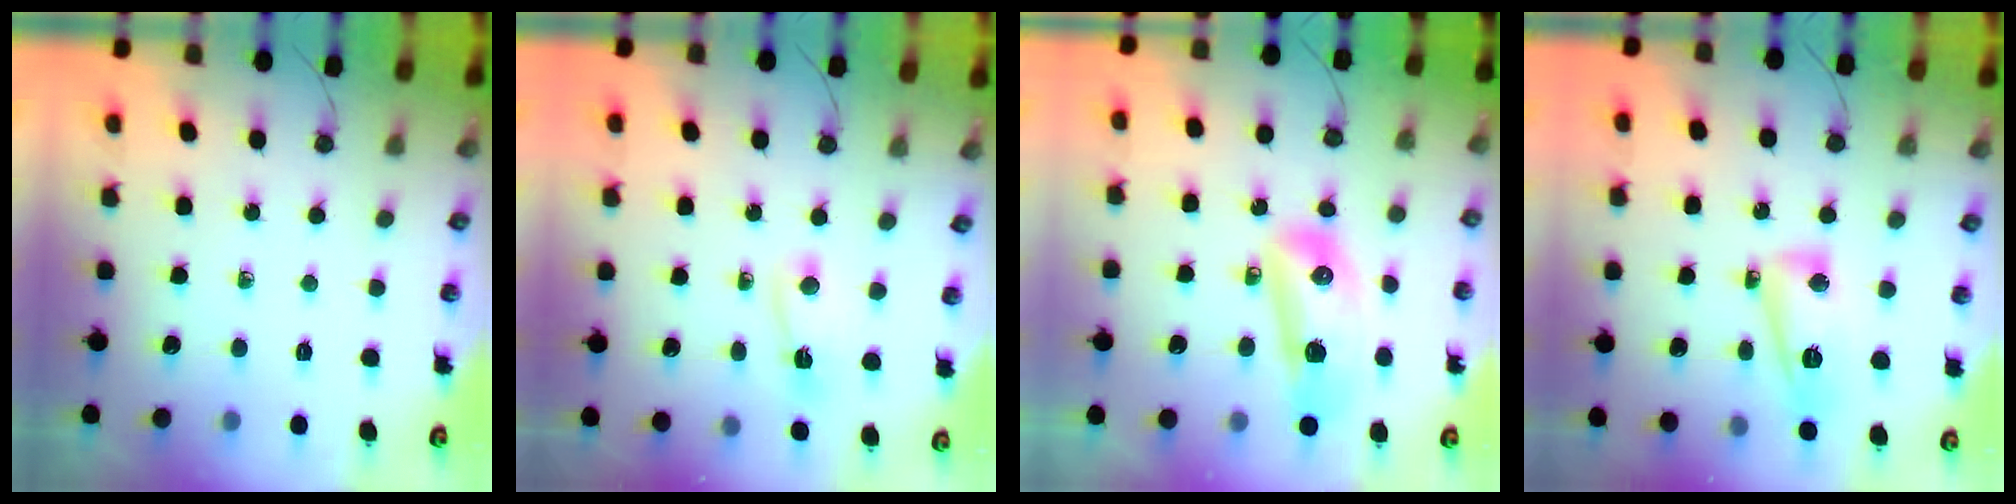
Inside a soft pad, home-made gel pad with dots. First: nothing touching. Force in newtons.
{"total": 2.8, "press": 2.7, "slide": 0.6}
{"total": 14.8, "press": 14.7, "slide": 1.7}
{"total": 11.5, "press": 11.4, "slide": 1.4}